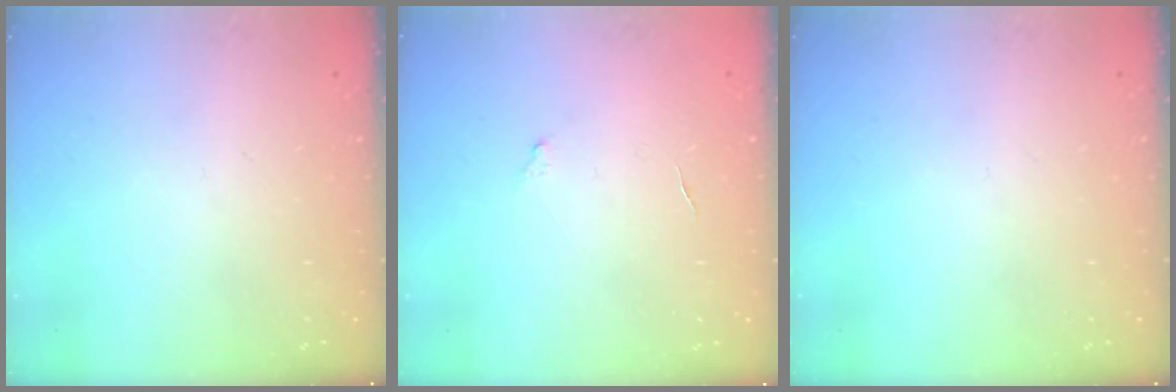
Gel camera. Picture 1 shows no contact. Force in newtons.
{"total": 2.8, "press": 2.8, "slide": 0.2}
{"total": 0.0}